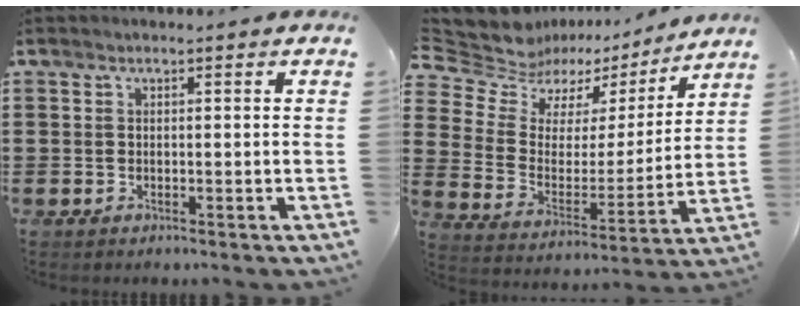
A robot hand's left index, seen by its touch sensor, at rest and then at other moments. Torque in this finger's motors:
{"motor_torque": [2.14, 0.00, 0.64, 0.10]}